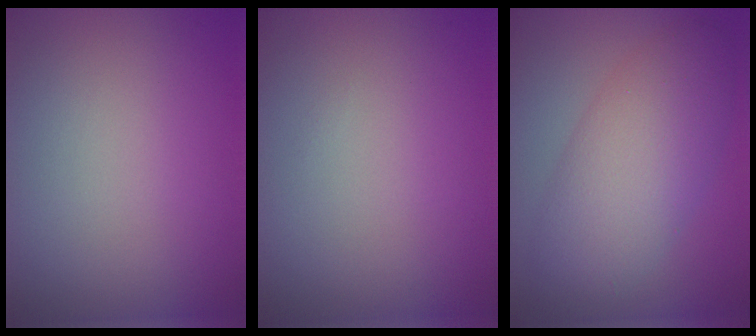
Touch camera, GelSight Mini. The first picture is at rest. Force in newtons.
{"total": 0.0}
{"total": 6.9, "press": 6.9, "slide": 0.2}